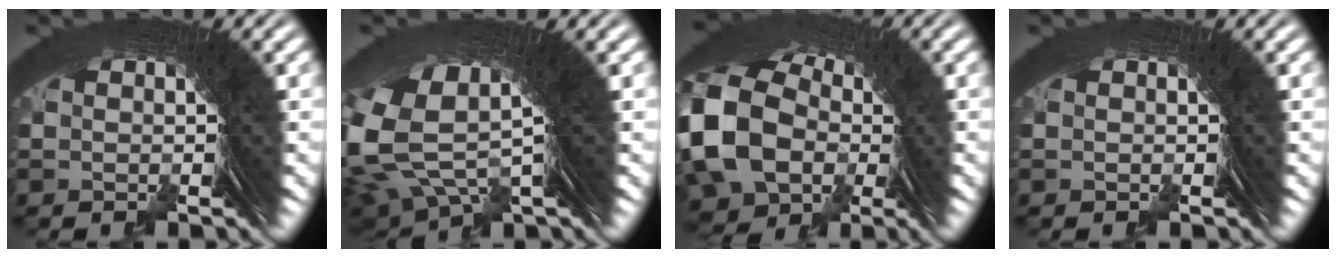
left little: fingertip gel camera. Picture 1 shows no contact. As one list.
[{"total": 10.9, "force": [2.6, 6.7, 8.1], "torque": [-0.173, -0.006, 0.045]}, {"total": 13.4, "force": [0.4, 10.2, 8.6], "torque": [-0.189, -0.027, 0.010]}, {"total": 0.0}]